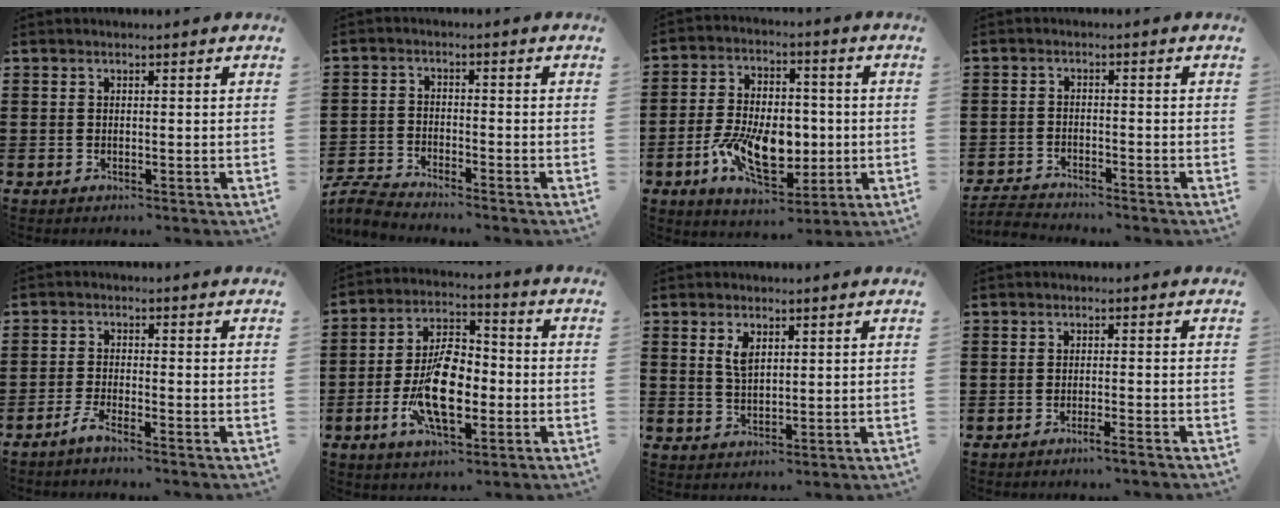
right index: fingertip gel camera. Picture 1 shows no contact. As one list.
[{"total": 3.9, "force": [-3.9, 0.1, 0.5], "torque": [-0.034, -0.006, -0.087]}, {"total": 11.5, "force": [-2.5, 6.9, 8.8], "torque": [-0.167, 0.004, -0.042]}, {"total": 2.8, "force": [-2.8, 0.0, 0.0], "torque": [-0.012, -0.004, -0.062]}, {"total": 2.3, "force": [-2.0, -0.1, 1.0], "torque": [-0.034, -0.003, -0.043]}, {"total": 11.9, "force": [-2.9, 5.8, 10.0], "torque": [-0.212, 0.000, -0.052]}, {"total": 3.1, "force": [1.5, 1.5, 2.3], "torque": [-0.051, 0.004, 0.027]}, {"total": 2.0, "force": [-1.6, -0.3, 1.1], "torque": [-0.017, -0.003, -0.030]}]